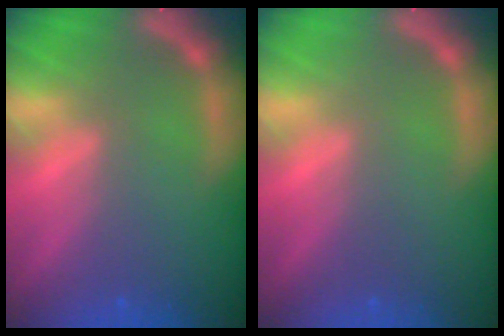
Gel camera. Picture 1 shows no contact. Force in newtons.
{"total": 0.0}